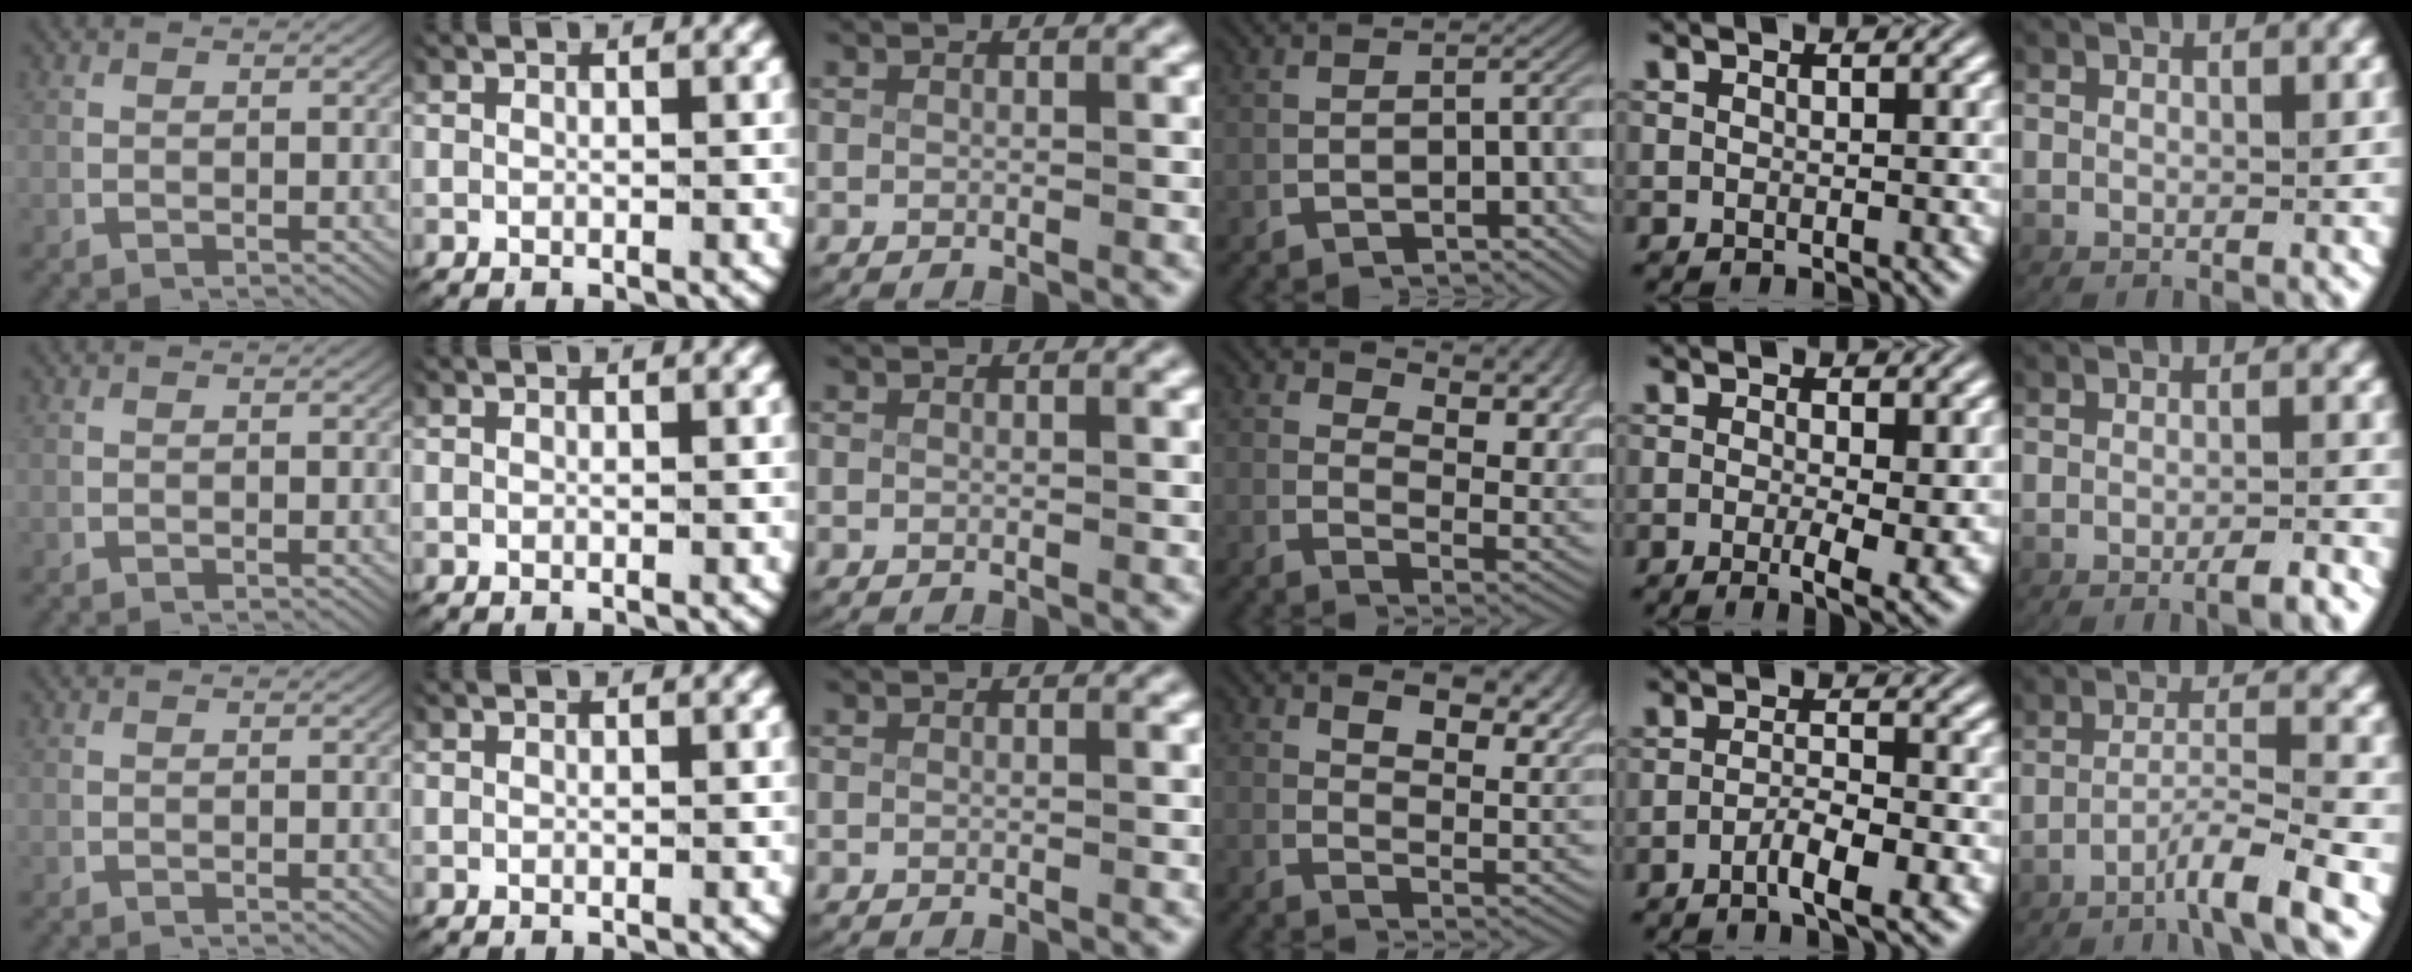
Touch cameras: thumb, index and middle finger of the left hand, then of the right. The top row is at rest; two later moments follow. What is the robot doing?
{"motion": "lift_and_place", "object": "map"}